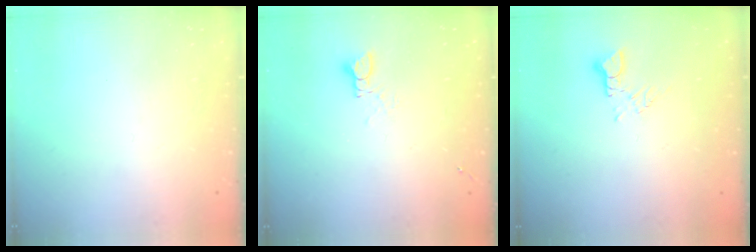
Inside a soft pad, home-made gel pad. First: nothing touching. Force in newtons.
{"total": 2.4, "press": 2.4, "slide": 0.2}
{"total": 3.2, "press": 3.2, "slide": 0.4}